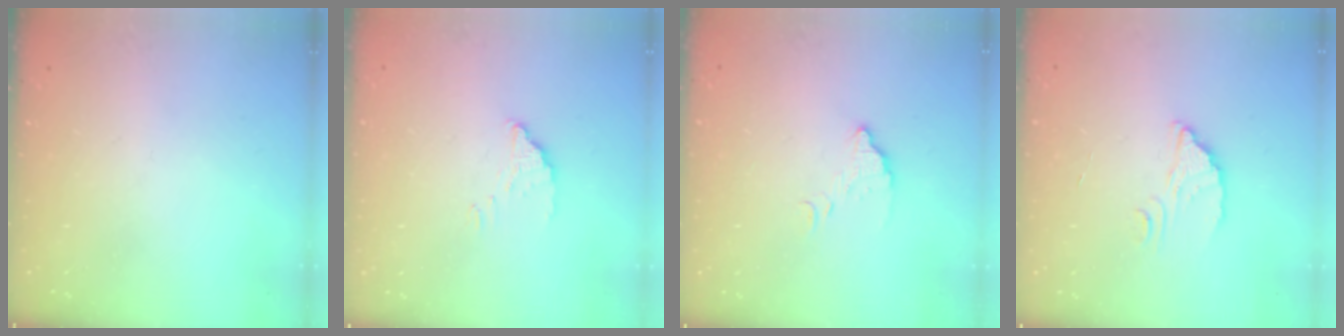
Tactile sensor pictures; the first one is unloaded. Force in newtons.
{"total": 2.0, "press": 2.0, "slide": 0.1}
{"total": 4.8, "press": 4.8, "slide": 0.3}
{"total": 2.6, "press": 2.6, "slide": 0.1}